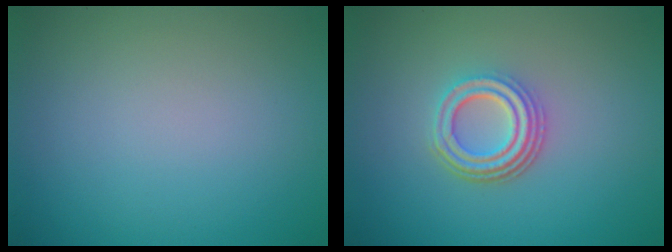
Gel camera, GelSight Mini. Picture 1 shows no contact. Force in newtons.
{"total": 4.2, "press": 3.1, "slide": 2.7}